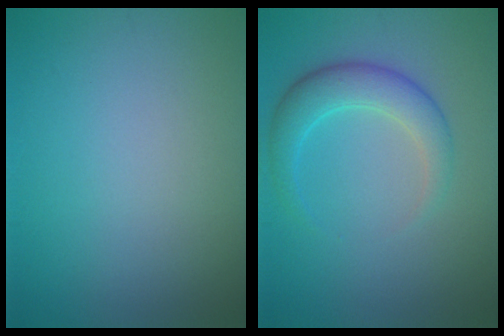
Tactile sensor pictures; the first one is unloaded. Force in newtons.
{"total": 3.6, "press": 3.6, "slide": 0.1}